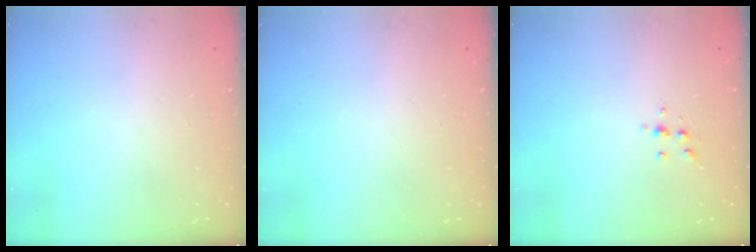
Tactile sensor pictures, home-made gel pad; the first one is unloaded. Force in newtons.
{"total": 0.0}
{"total": 4.4, "press": 4.4, "slide": 0.7}